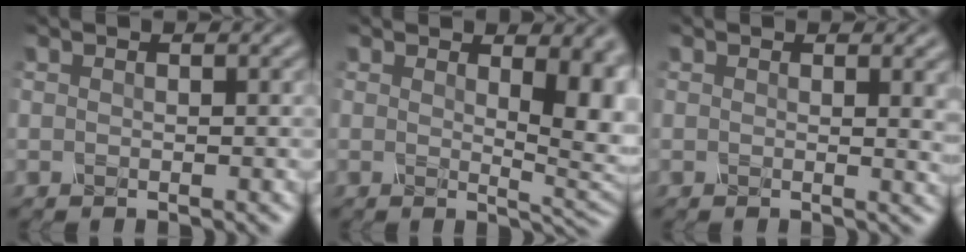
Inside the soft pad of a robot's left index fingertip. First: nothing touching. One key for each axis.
{"total": 6.3, "fx": 1.3, "fy": 2.4, "fz": 5.7, "tx": -0.057, "ty": -0.006, "tz": 0.025}
{"total": 2.4, "fx": 0.8, "fy": 0.9, "fz": 2.1, "tx": -0.017, "ty": -0.001, "tz": 0.011}